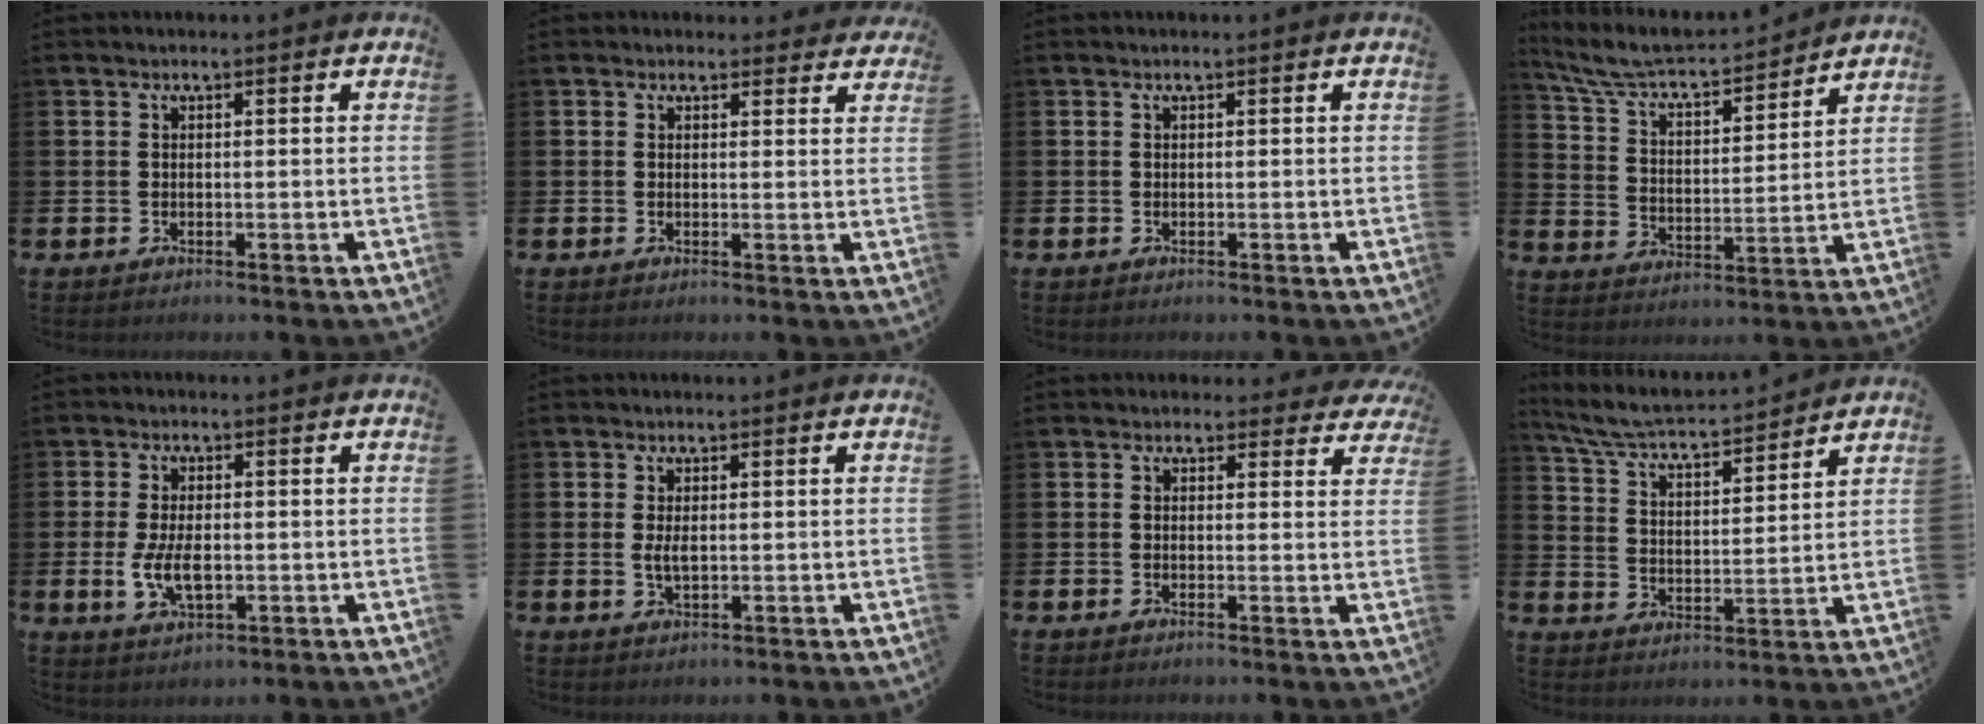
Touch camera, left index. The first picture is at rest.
{"total": 1.7, "force": [1.5, 0.9, 0.0], "torque": [0.012, -0.004, 0.023]}
{"total": 0.0}
{"total": 7.4, "force": [6.9, 1.5, 2.3], "torque": [-0.083, -0.052, 0.116]}
{"total": 5.2, "force": [-0.4, 2.8, 4.4], "torque": [-0.093, 0.002, -0.010]}
{"total": 2.0, "force": [0.2, 0.8, 1.8], "torque": [-0.034, 0.002, 0.003]}
{"total": 1.8, "force": [1.4, 1.1, 0.1], "torque": [0.000, -0.002, 0.022]}
{"total": 5.9, "force": [5.6, 0.6, 1.7], "torque": [-0.061, -0.040, 0.094]}